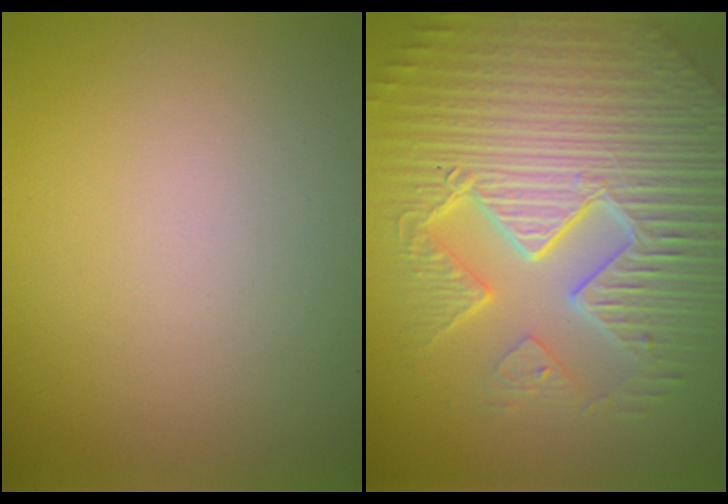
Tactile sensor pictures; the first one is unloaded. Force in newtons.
{"total": 11.2, "press": 7.2, "slide": 8.6}